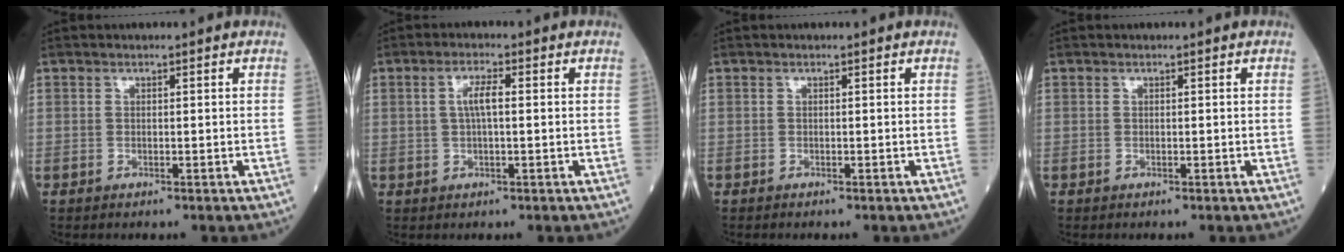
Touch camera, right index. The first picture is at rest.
{"total": 3.2, "force": [0.3, 0.6, 3.1], "torque": [-0.063, 0.009, 0.006]}
{"total": 0.0}
{"total": 0.0}